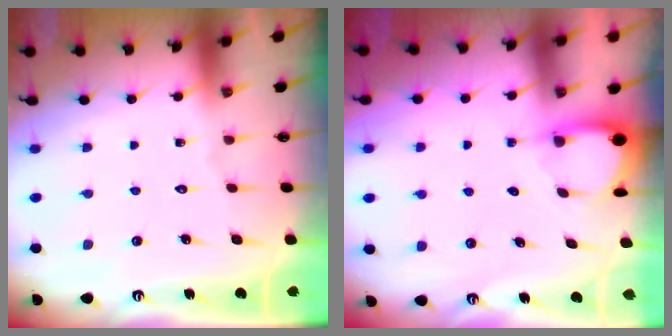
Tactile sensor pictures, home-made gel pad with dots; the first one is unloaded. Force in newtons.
{"total": 3.9, "press": 3.9, "slide": 0.4}